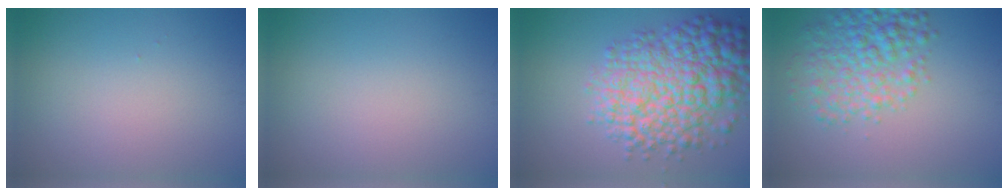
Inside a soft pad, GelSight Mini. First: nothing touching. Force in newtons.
{"total": 0.0}
{"total": 9.8, "press": 9.8, "slide": 0.3}
{"total": 5.5, "press": 5.5, "slide": 0.2}